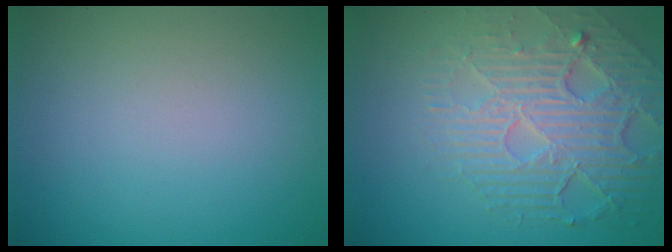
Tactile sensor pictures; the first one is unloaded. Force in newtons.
{"total": 7.0, "press": 5.1, "slide": 4.8}